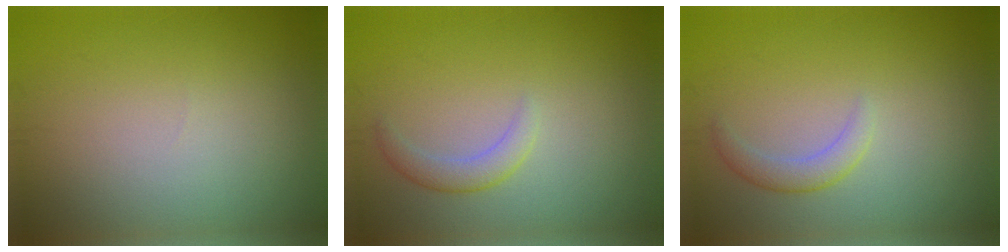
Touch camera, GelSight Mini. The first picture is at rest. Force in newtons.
{"total": 1.8, "press": 1.8, "slide": 0.1}
{"total": 1.8, "press": 1.8, "slide": 0.1}